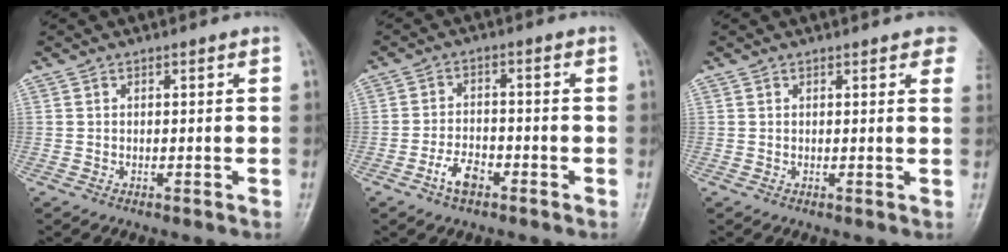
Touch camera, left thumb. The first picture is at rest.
{"total": 4.8, "force": [-2.8, 2.5, 3.0], "torque": [-0.051, 0.021, -0.052]}
{"total": 5.4, "force": [3.6, 1.7, 3.7], "torque": [-0.024, -0.003, 0.031]}